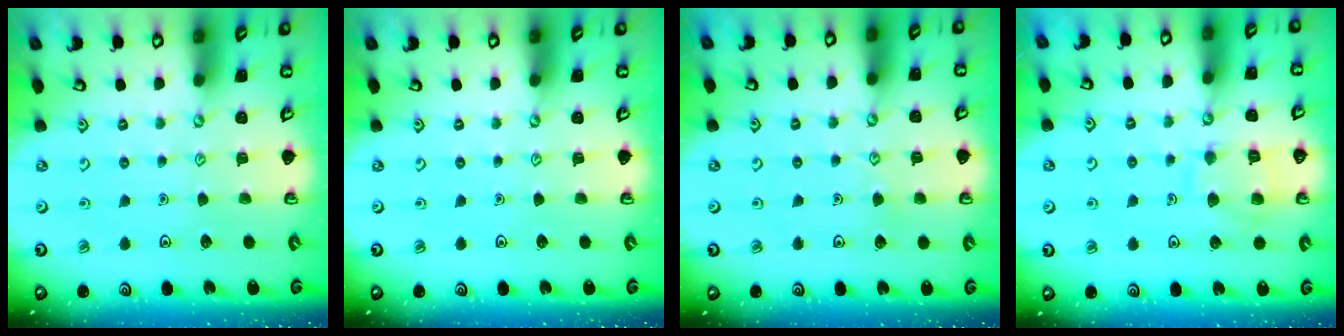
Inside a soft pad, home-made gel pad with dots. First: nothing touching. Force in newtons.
{"total": 0.0}
{"total": 3.5, "press": 3.5, "slide": 0.4}
{"total": 9.7, "press": 9.7, "slide": 0.9}